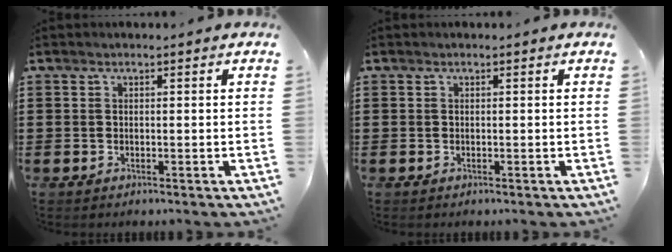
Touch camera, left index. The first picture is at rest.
{"total": 0.0}